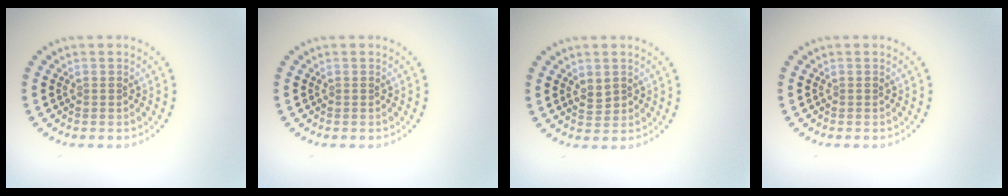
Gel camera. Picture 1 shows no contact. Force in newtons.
{"total": 0.0}
{"total": 1.6, "press": 1.5, "slide": 0.7}
{"total": 0.0}